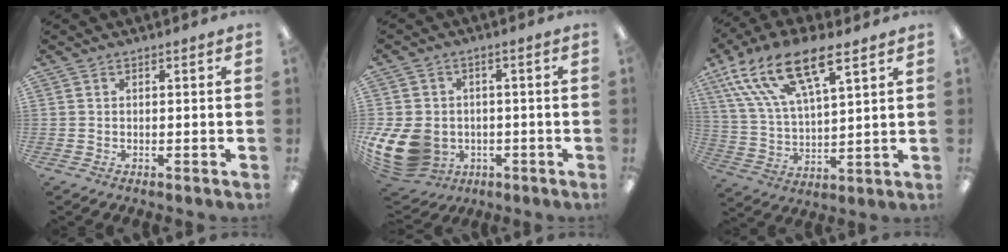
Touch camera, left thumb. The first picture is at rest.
{"total": 13.3, "force": [-3.2, 10.5, 7.6], "torque": [-0.179, 0.014, -0.053]}
{"total": 18.0, "force": [11.3, 7.0, 12.1], "torque": [-0.235, -0.043, 0.198]}